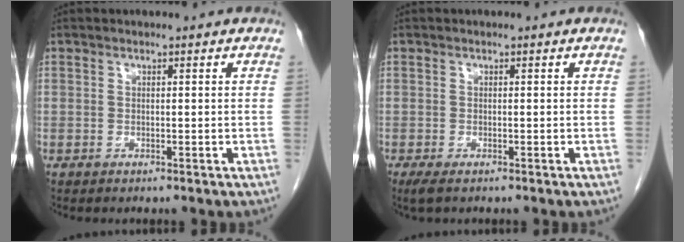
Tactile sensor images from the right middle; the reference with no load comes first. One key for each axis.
{"total": 2.2, "fx": -1.5, "fy": 0.8, "fz": 1.5, "tx": -0.029, "ty": -0.008, "tz": -0.023}